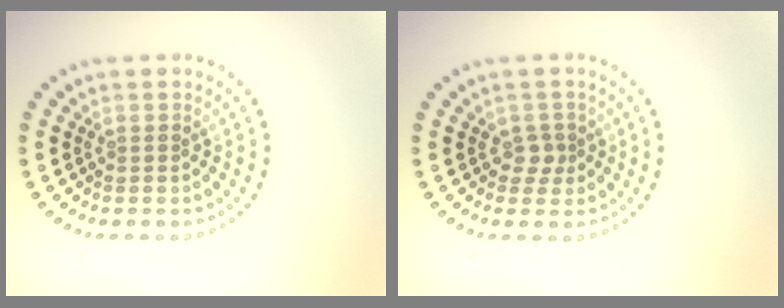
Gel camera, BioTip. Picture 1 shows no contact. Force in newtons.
{"total": 1.4, "press": 1.1, "slide": 0.9}